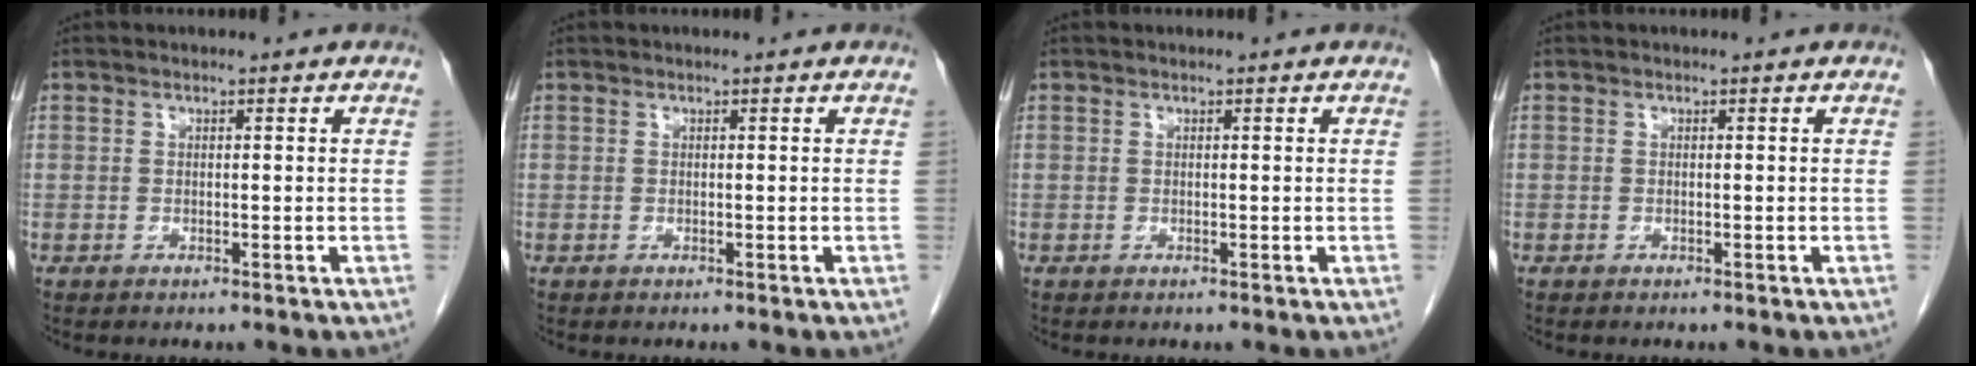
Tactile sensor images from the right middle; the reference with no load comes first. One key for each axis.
{"total": 0.0}
{"total": 0.0}
{"total": 0.0}